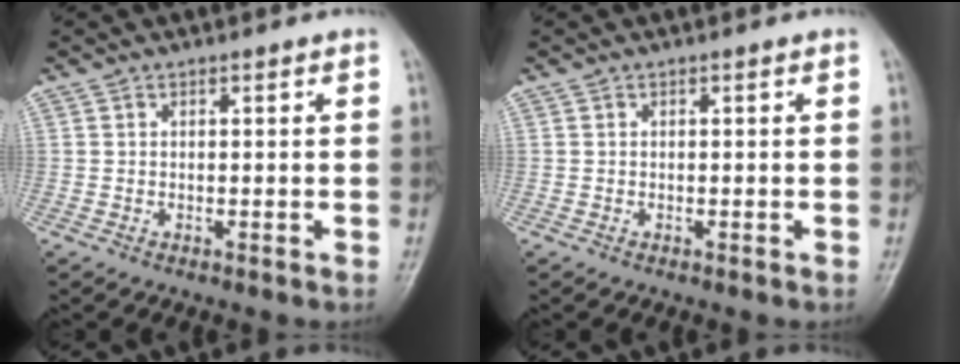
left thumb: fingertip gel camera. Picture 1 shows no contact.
{"total": 0.0}